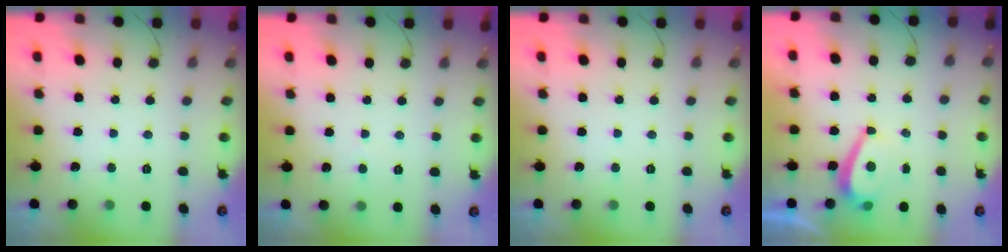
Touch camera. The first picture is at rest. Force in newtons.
{"total": 2.7, "press": 2.7, "slide": 0.2}
{"total": 0.0}
{"total": 4.7, "press": 4.6, "slide": 0.6}